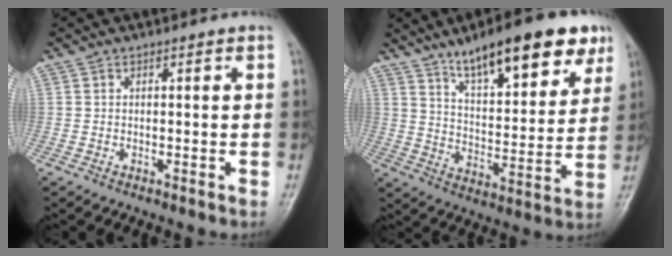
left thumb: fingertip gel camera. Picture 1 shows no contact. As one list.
[{"total": 19.2, "force": [12.2, 6.2, 13.5], "torque": [-0.163, -0.046, 0.193]}]